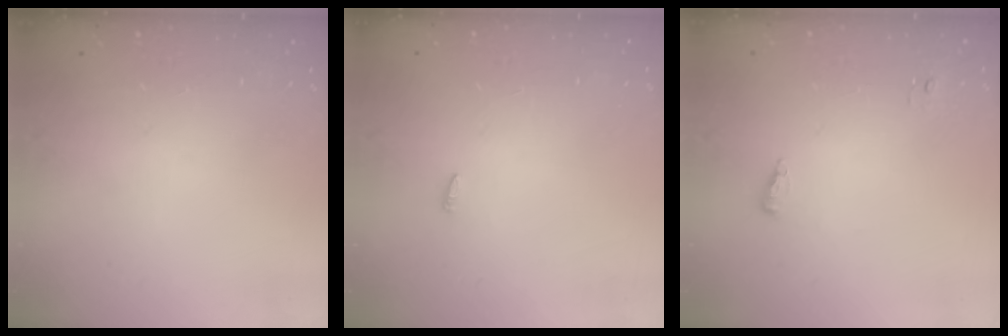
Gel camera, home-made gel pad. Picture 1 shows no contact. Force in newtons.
{"total": 2.1, "press": 1.9, "slide": 0.7}
{"total": 4.6, "press": 4.4, "slide": 1.1}